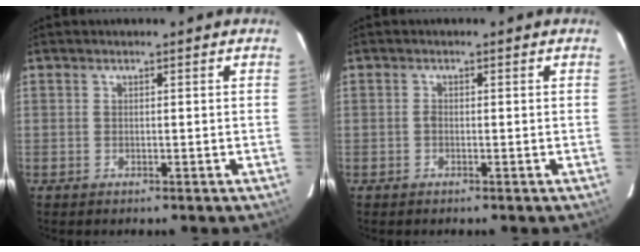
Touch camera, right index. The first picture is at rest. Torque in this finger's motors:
{"motor_torque": [0.11, -0.16, 0.06, 0.02]}